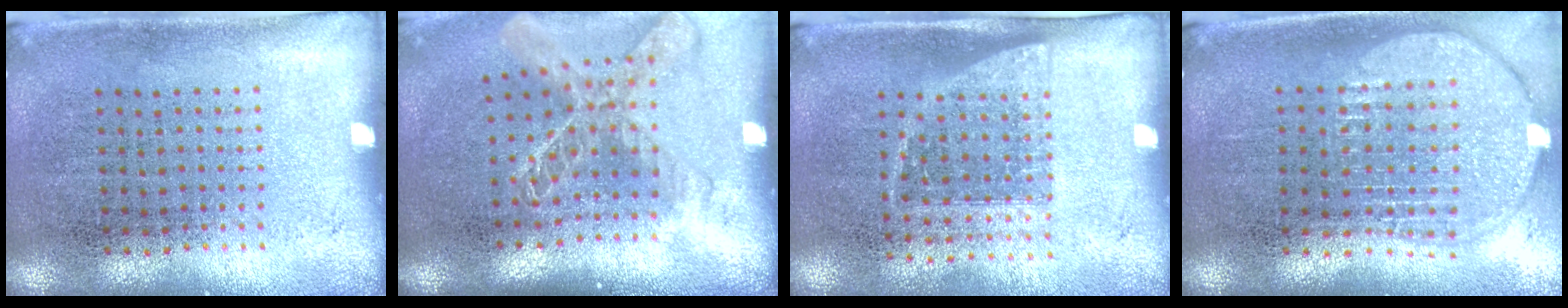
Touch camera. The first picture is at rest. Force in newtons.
{"total": 2.0, "press": 1.5, "slide": 1.3}
{"total": 1.2, "press": 0.9, "slide": 0.7}
{"total": 2.0, "press": 1.7, "slide": 1.1}